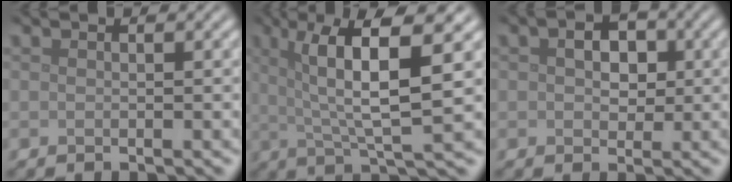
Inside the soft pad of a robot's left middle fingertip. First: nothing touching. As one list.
[{"total": 8.6, "force": [2.8, 1.7, 8.0], "torque": [-0.121, 0.006, 0.046]}, {"total": 2.8, "force": [0.5, 2.0, 1.9], "torque": [-0.034, 0.002, 0.003]}]